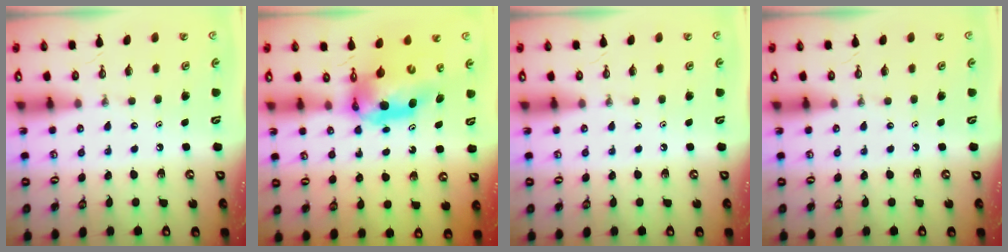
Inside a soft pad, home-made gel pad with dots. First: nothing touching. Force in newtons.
{"total": 9.5, "press": 9.5, "slide": 1.0}
{"total": 0.0}
{"total": 0.0}